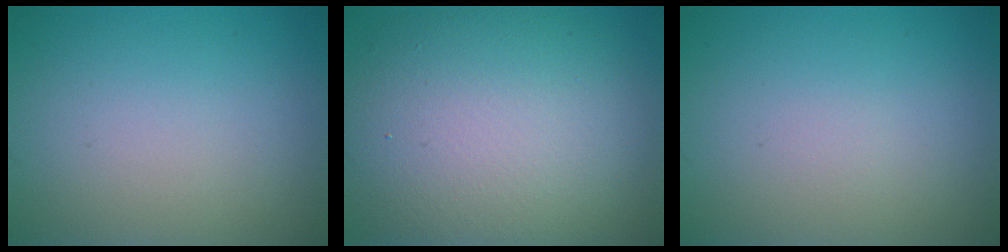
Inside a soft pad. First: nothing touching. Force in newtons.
{"total": 13.5, "press": 13.5, "slide": 0.5}
{"total": 0.0}